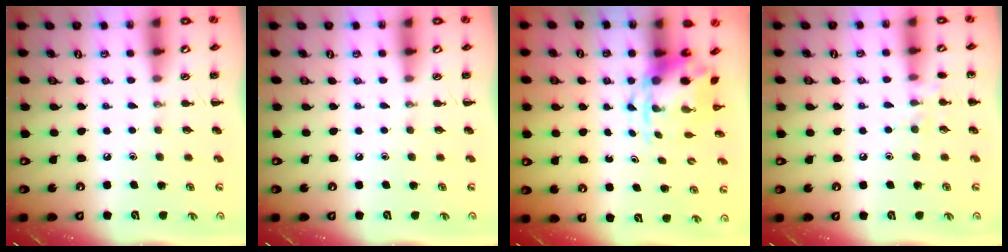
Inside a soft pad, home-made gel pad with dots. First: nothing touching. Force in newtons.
{"total": 0.0}
{"total": 3.8, "press": 3.7, "slide": 0.9}
{"total": 7.5, "press": 7.2, "slide": 1.8}